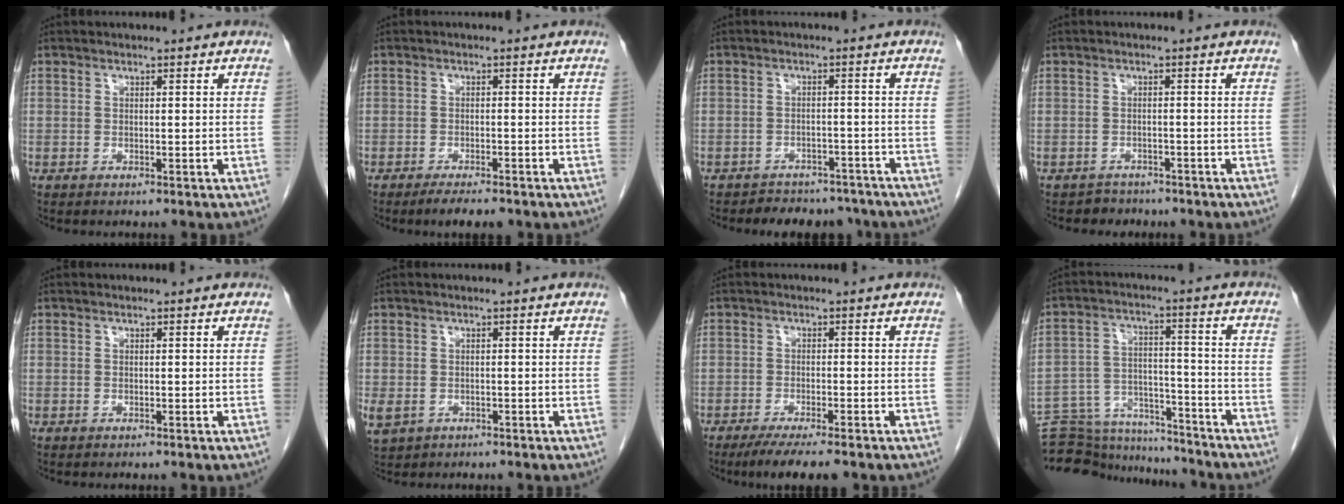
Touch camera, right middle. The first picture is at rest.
{"total": 3.6, "force": [-2.9, 0.7, 2.1], "torque": [-0.032, -0.005, -0.043]}
{"total": 8.4, "force": [-7.5, 3.6, 1.0], "torque": [-0.004, 0.005, -0.088]}
{"total": 2.6, "force": [-2.1, 1.3, -0.6], "torque": [0.004, 0.004, -0.035]}
{"total": 0.0}
{"total": 4.2, "force": [-1.8, 3.2, 1.9], "torque": [-0.044, -0.007, -0.023]}
{"total": 7.0, "force": [-5.4, 0.7, 4.4], "torque": [-0.063, -0.015, -0.082]}
{"total": 16.7, "force": [-15.8, 4.0, 3.5], "torque": [-0.072, 0.029, -0.237]}